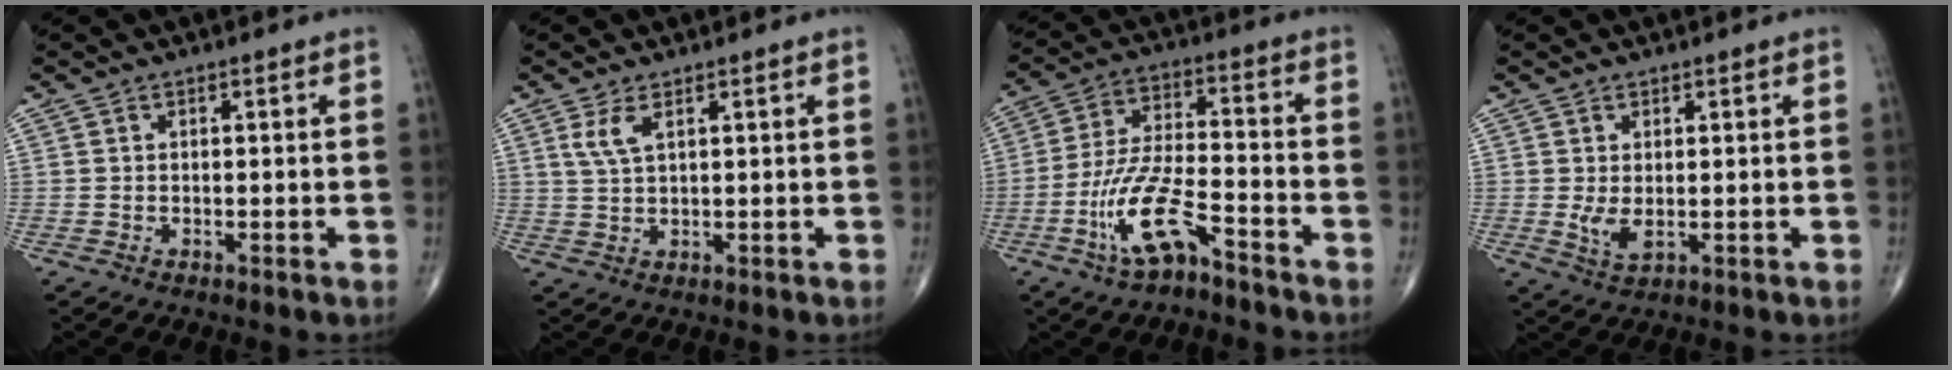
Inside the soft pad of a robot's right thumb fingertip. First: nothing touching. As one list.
[{"total": 3.3, "force": [1.6, 1.1, 2.7], "torque": [-0.062, -0.002, 0.040]}, {"total": 12.2, "force": [-6.8, 3.8, 9.3], "torque": [-0.199, 0.048, -0.125]}, {"total": 3.3, "force": [0.1, 1.5, 3.0], "torque": [-0.060, -0.011, 0.010]}]